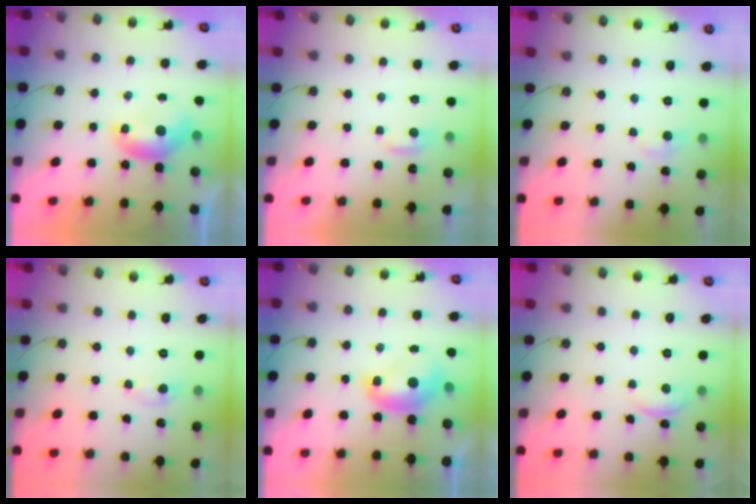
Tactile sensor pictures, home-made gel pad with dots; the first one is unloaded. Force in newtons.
{"total": 1.1, "press": 1.1, "slide": 0.4}
{"total": 0.8, "press": 0.4, "slide": 0.7}
{"total": 0.7, "press": 0.6, "slide": 0.4}
{"total": 1.8, "press": 1.8, "slide": 0.2}
{"total": 0.0}